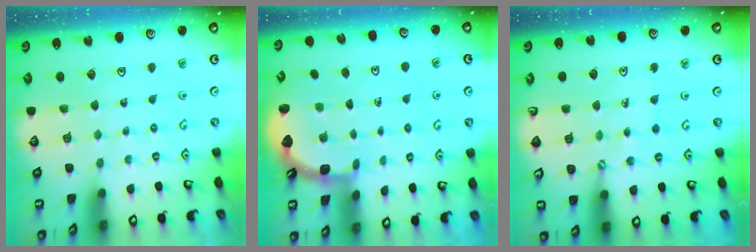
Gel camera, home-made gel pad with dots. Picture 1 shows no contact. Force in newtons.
{"total": 2.0, "press": 2.0, "slide": 0.2}
{"total": 0.6, "press": 0.6, "slide": 0.1}